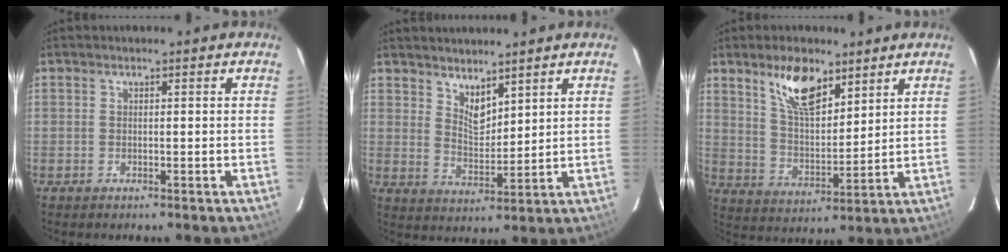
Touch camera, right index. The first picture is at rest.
{"total": 5.5, "force": [4.4, 2.1, 2.5], "torque": [-0.035, -0.006, 0.080]}
{"total": 11.2, "force": [7.2, 4.6, 7.2], "torque": [-0.121, 0.001, 0.138]}